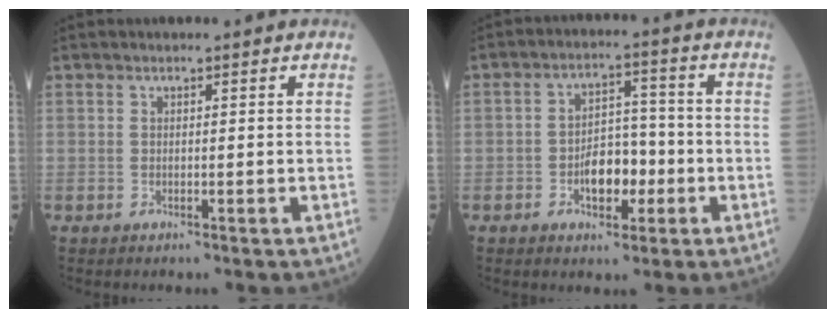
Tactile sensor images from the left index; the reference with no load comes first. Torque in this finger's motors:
{"motor_torque": [0.39, 0.27, 0.16, 0.05]}